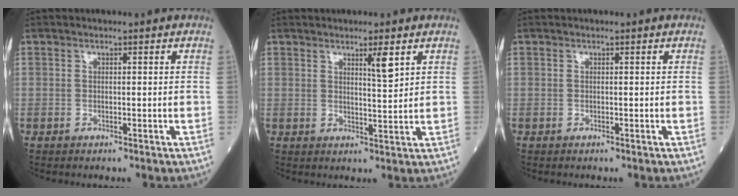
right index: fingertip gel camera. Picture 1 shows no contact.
{"total": 3.2, "force": [1.8, 0.1, 2.6], "torque": [-0.046, -0.003, 0.030]}
{"total": 0.0}